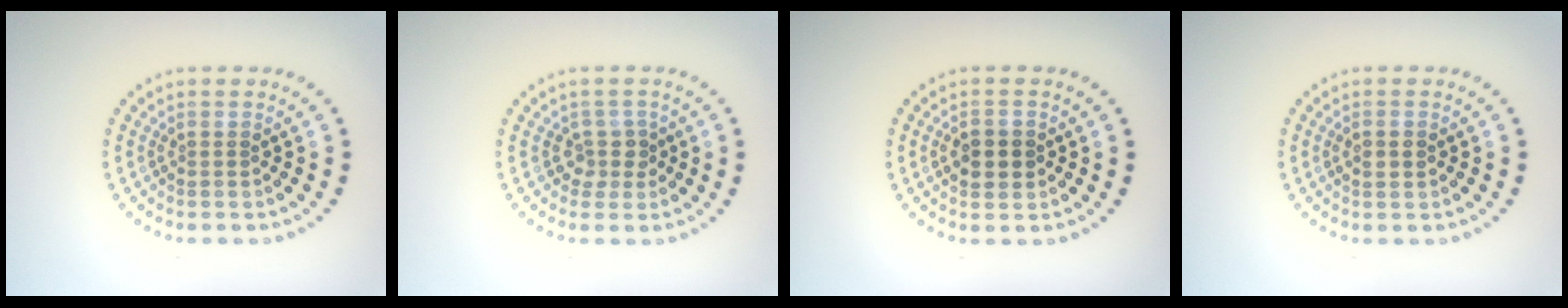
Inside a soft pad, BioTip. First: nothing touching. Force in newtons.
{"total": 1.9, "press": 1.4, "slide": 1.3}
{"total": 2.4, "press": 2.4, "slide": 0.3}
{"total": 1.6, "press": 1.6, "slide": 0.1}